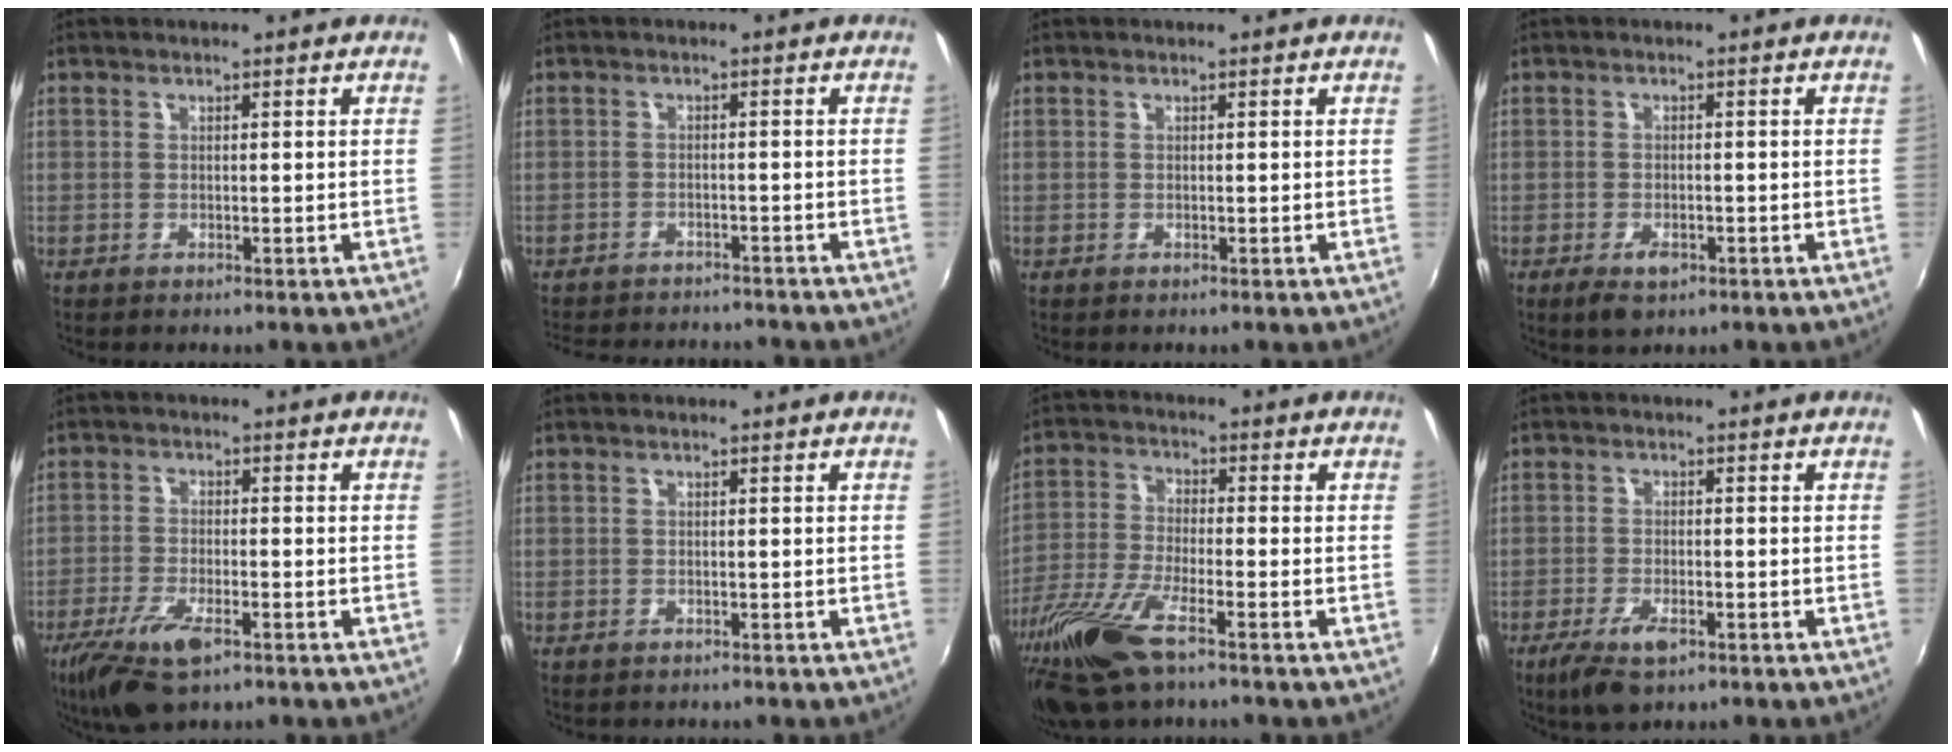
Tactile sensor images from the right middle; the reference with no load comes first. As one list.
[{"total": 11.4, "force": [-10.3, 3.1, 3.8], "torque": [-0.094, -0.014, -0.148]}, {"total": 0.0}, {"total": 3.8, "force": [-2.1, 1.9, 2.5], "torque": [-0.055, -0.011, -0.037]}, {"total": 10.0, "force": [-6.2, 3.5, 7.1], "torque": [-0.166, -0.031, -0.117]}, {"total": 0.8, "force": [-0.6, 0.4, 0.1], "torque": [-0.005, -0.003, -0.011]}, {"total": 15.2, "force": [-10.2, 3.6, 10.7], "torque": [-0.234, -0.043, -0.201]}, {"total": 6.4, "force": [-3.9, 2.4, 4.4], "torque": [-0.108, -0.019, -0.072]}]